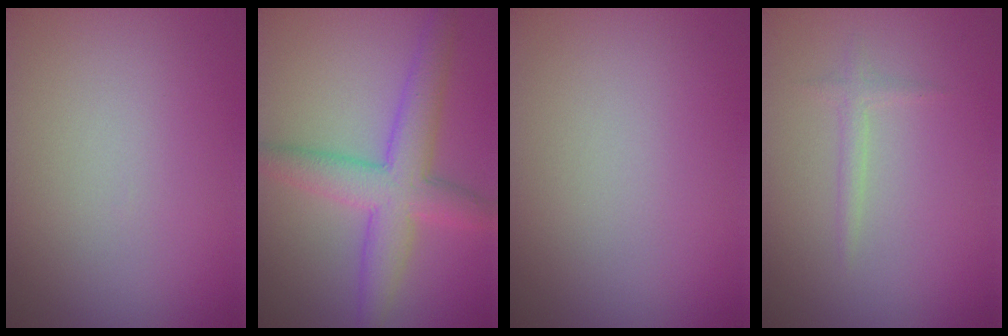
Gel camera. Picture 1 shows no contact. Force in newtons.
{"total": 5.5, "press": 5.5, "slide": 0.0}
{"total": 0.0}
{"total": 1.0, "press": 1.0, "slide": 0.0}